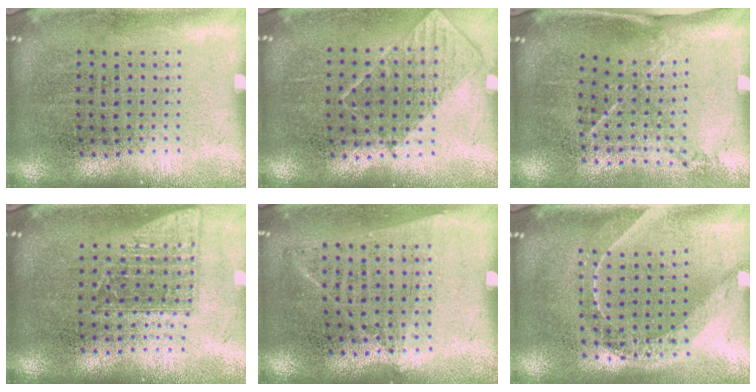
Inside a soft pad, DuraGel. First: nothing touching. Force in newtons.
{"total": 0.8, "press": 0.8, "slide": 0.3}
{"total": 1.6, "press": 1.0, "slide": 1.3}
{"total": 1.5, "press": 1.2, "slide": 1.0}
{"total": 1.0, "press": 0.9, "slide": 0.5}
{"total": 1.5, "press": 1.3, "slide": 0.9}